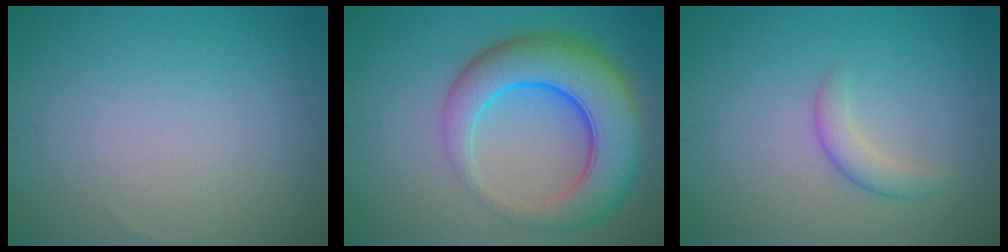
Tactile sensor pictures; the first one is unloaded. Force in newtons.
{"total": 9.2, "press": 9.1, "slide": 0.2}
{"total": 1.9, "press": 1.9, "slide": 0.0}